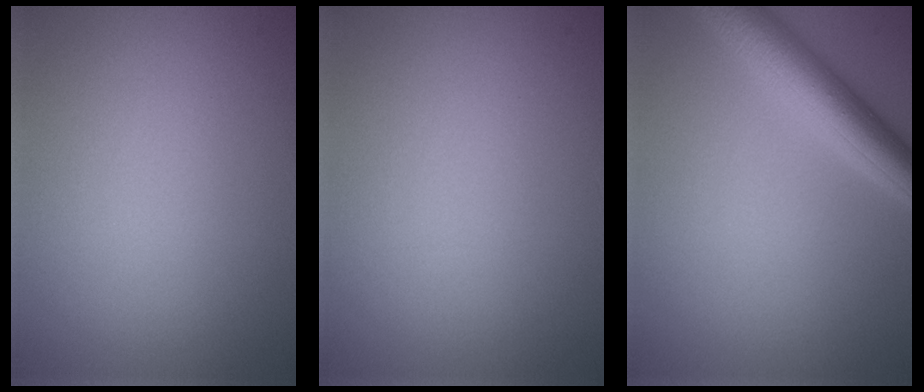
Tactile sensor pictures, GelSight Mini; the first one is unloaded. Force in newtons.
{"total": 0.0}
{"total": 5.3, "press": 5.3, "slide": 0.1}